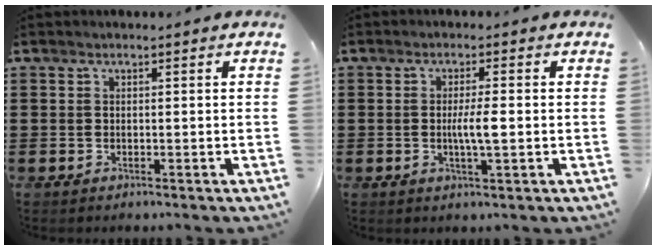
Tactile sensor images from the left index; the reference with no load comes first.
{"total": 3.8, "force": [-0.2, 0.5, 3.8], "torque": [-0.075, -0.004, -0.008]}